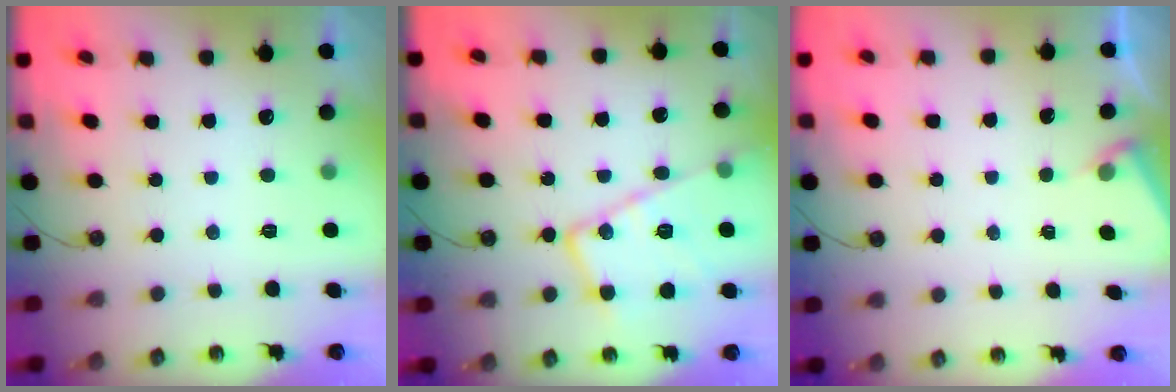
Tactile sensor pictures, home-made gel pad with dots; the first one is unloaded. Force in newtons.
{"total": 18.5, "press": 18.4, "slide": 1.8}
{"total": 3.0, "press": 2.9, "slide": 0.4}